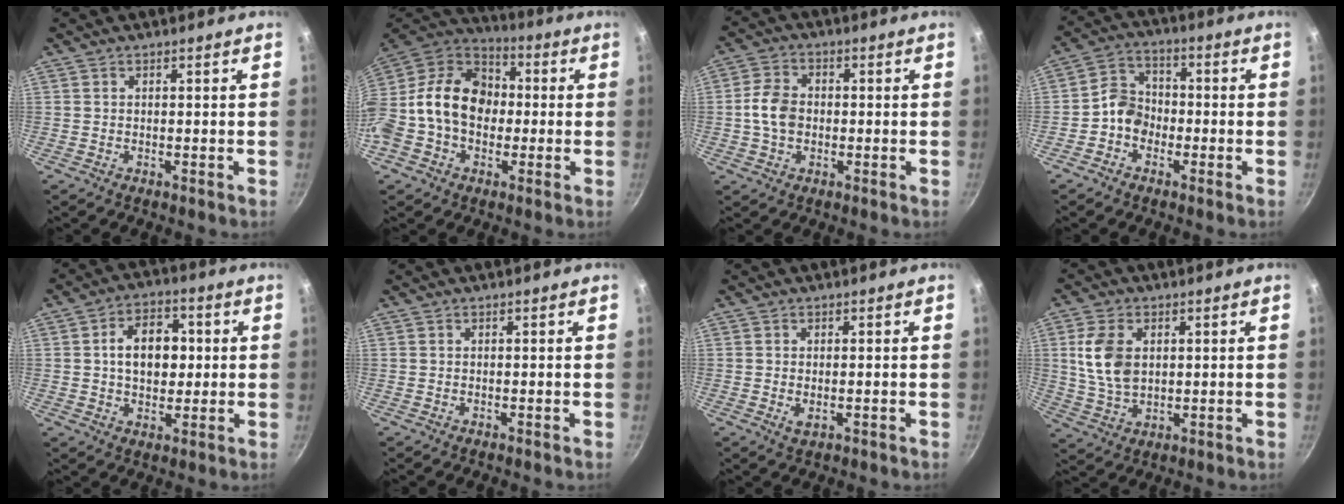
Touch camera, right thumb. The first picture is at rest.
{"total": 18.8, "force": [-0.6, 14.4, 12.0], "torque": [-0.182, 0.047, -0.027]}
{"total": 6.8, "force": [-0.5, 5.1, 4.5], "torque": [-0.075, 0.016, -0.018]}
{"total": 6.3, "force": [-2.1, 5.2, 2.9], "torque": [-0.021, 0.030, -0.055]}
{"total": 10.5, "force": [1.1, 7.3, 7.5], "torque": [-0.084, 0.012, 0.013]}
{"total": 0.0}
{"total": 1.9, "force": [-0.4, 1.0, 1.6], "torque": [-0.027, -0.006, -0.003]}
{"total": 9.5, "force": [2.0, 6.2, 7.0], "torque": [-0.128, -0.012, 0.040]}